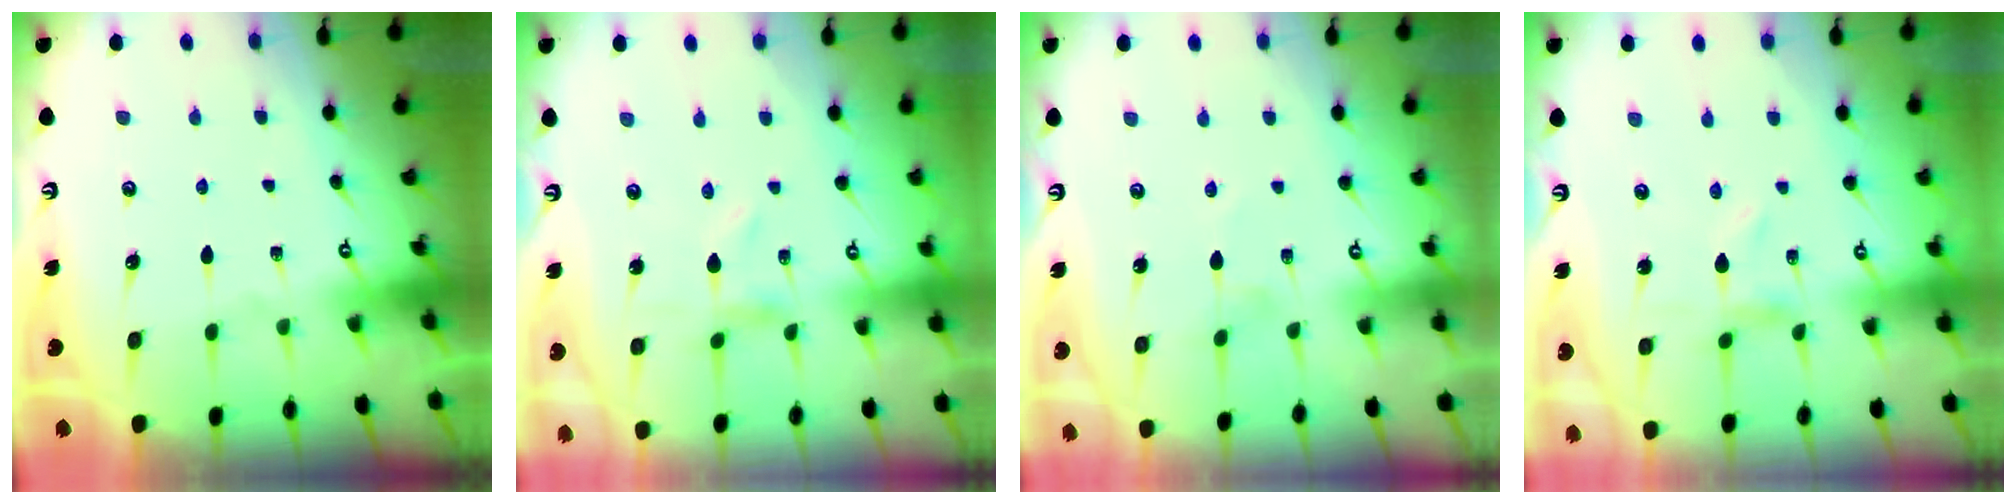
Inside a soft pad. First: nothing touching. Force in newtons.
{"total": 0.0}
{"total": 0.5, "press": 0.5, "slide": 0.1}
{"total": 0.0}